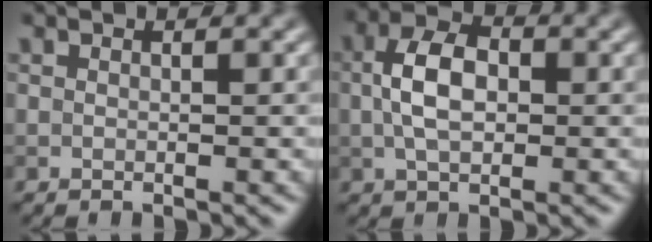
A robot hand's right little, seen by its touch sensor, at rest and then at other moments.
{"total": 4.7, "force": [0.0, 2.8, 3.8], "torque": [-0.074, 0.008, -0.006]}